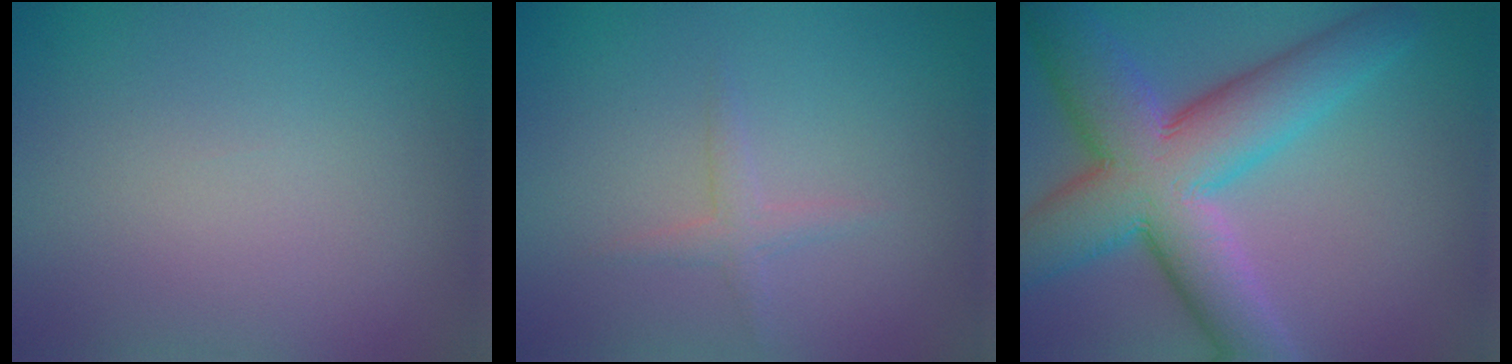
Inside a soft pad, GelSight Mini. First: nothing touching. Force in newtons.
{"total": 1.3, "press": 1.3, "slide": 0.1}
{"total": 11.6, "press": 11.5, "slide": 0.5}